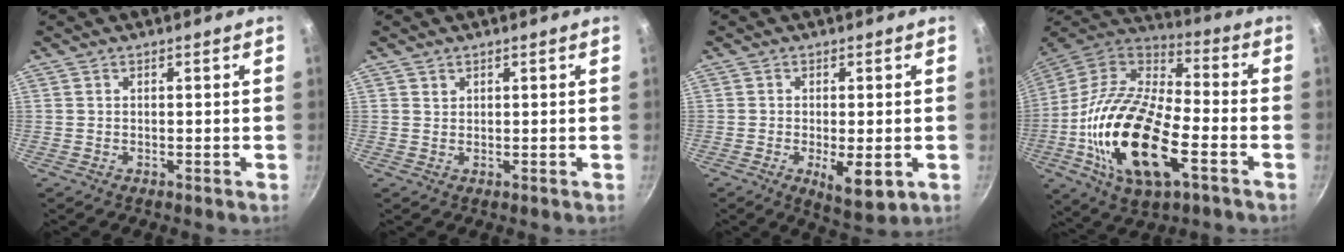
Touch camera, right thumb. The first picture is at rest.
{"total": 0.7, "force": [0.6, 0.4, 0.0], "torque": [0.009, -0.003, 0.009]}
{"total": 6.6, "force": [-1.8, 2.3, 5.9], "torque": [-0.092, -0.016, -0.022]}
{"total": 25.7, "force": [-7.7, 11.7, 21.5], "torque": [-0.428, 0.023, -0.134]}